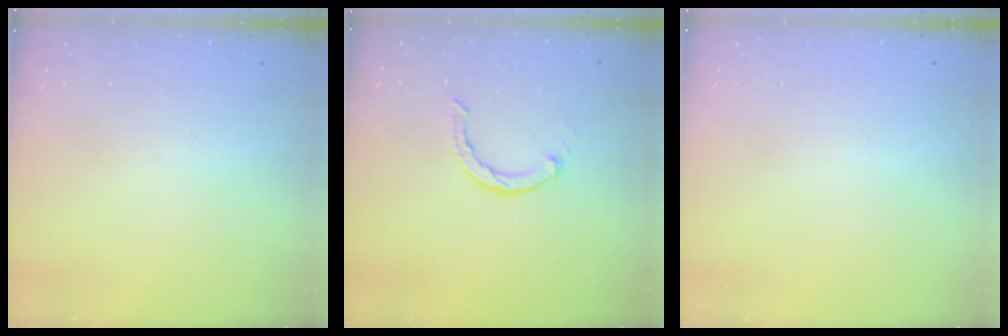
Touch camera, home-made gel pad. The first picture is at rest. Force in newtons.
{"total": 2.3, "press": 2.3, "slide": 0.3}
{"total": 2.6, "press": 2.6, "slide": 0.2}